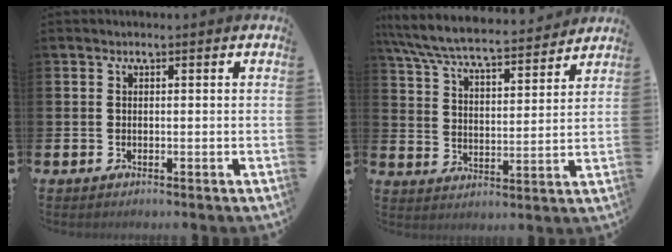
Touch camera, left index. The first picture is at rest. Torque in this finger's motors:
{"motor_torque": [1.07, -1.07, 0.82, 0.21]}